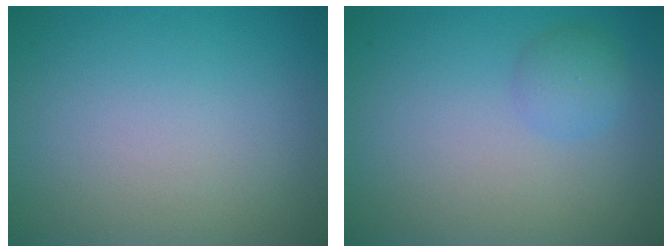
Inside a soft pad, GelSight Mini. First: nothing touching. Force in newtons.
{"total": 1.8, "press": 1.8, "slide": 0.0}